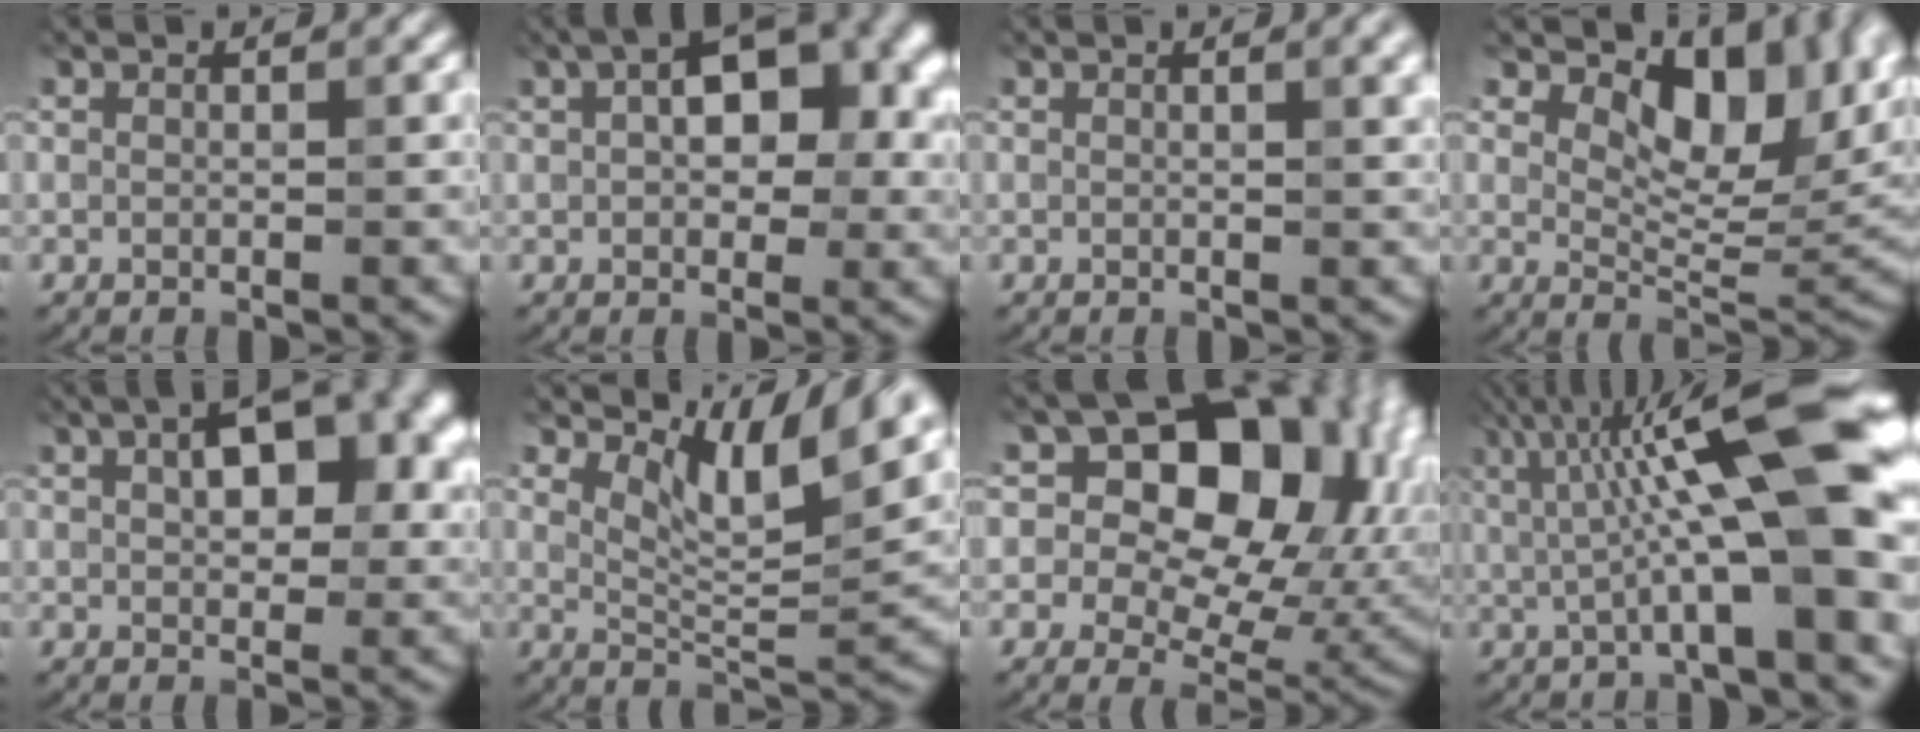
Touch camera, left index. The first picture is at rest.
{"total": 8.2, "force": [1.6, 4.7, 6.5], "torque": [-0.081, 0.031, 0.036]}
{"total": 3.1, "force": [1.2, 1.3, 2.6], "torque": [-0.016, 0.024, 0.008]}
{"total": 10.1, "force": [4.5, 5.0, 7.5], "torque": [-0.116, 0.009, 0.105]}
{"total": 5.8, "force": [1.4, 2.9, 4.9], "torque": [-0.072, 0.020, 0.039]}
{"total": 6.4, "force": [4.1, 2.0, 4.4], "torque": [-0.082, 0.001, 0.097]}
{"total": 12.9, "force": [3.8, 9.0, 8.4], "torque": [-0.105, 0.022, 0.083]}
{"total": 11.1, "force": [0.8, 1.8, 10.9], "torque": [-0.178, 0.026, 0.038]}